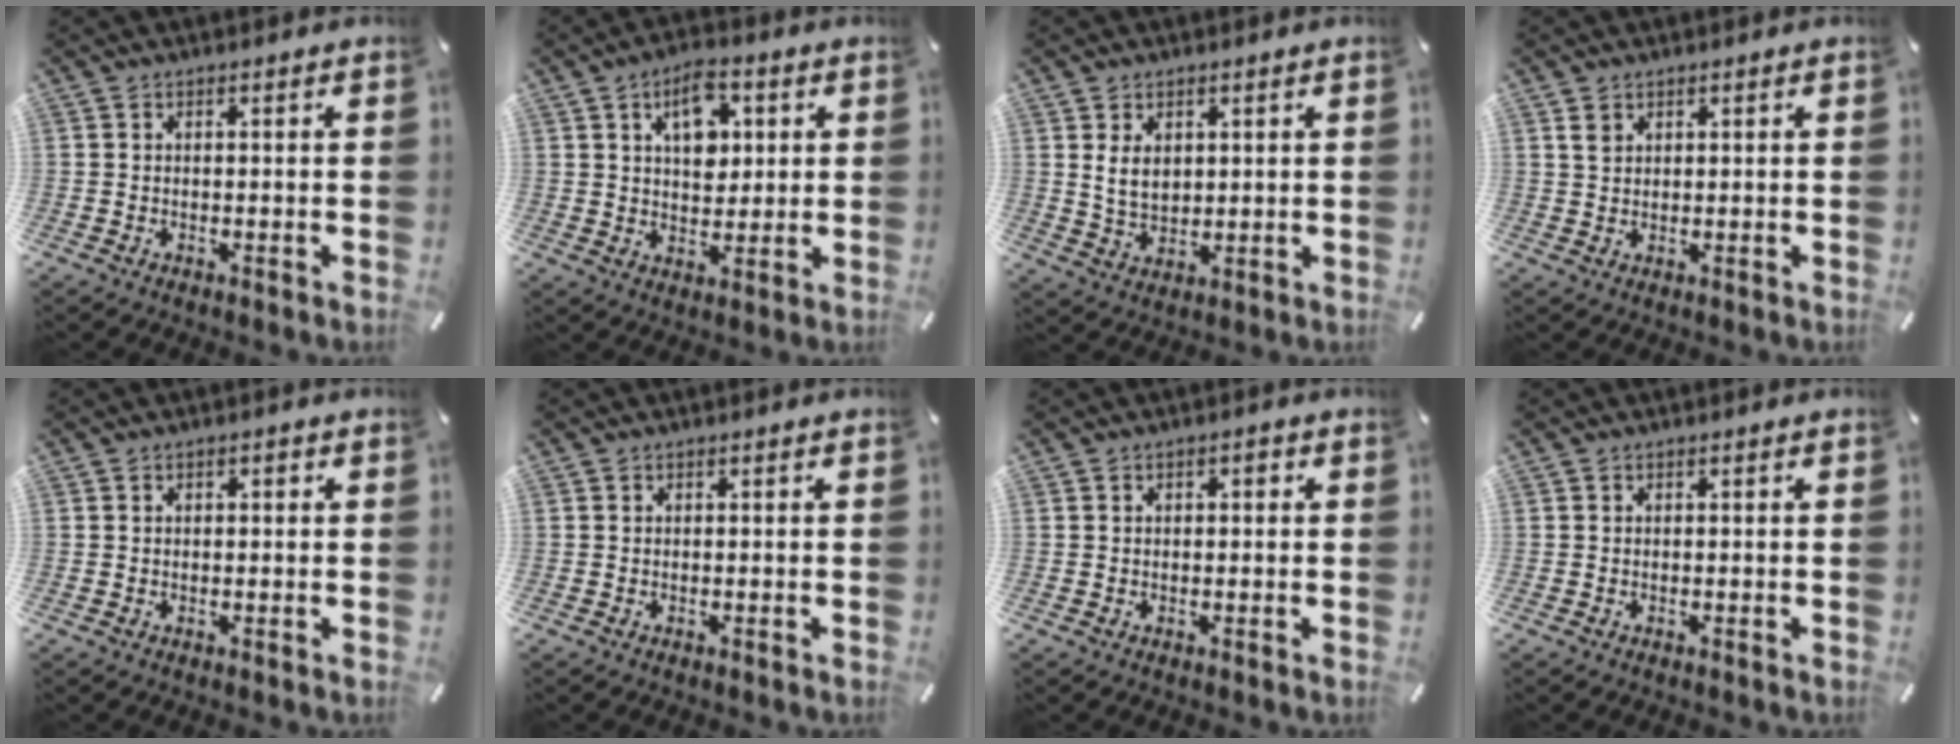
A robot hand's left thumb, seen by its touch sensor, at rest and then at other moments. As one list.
[{"total": 9.7, "force": [3.5, 6.4, 6.4], "torque": [-0.090, -0.001, 0.058]}, {"total": 5.2, "force": [1.8, 3.9, 3.1], "torque": [-0.066, -0.005, 0.027]}, {"total": 2.2, "force": [1.3, 1.5, 0.9], "torque": [-0.014, -0.002, 0.023]}, {"total": 0.9, "force": [0.2, 0.6, 0.6], "torque": [-0.014, 0.007, 0.002]}, {"total": 0.0}, {"total": 1.3, "force": [0.2, 0.9, 1.0], "torque": [-0.021, 0.008, 0.001]}, {"total": 0.0}]